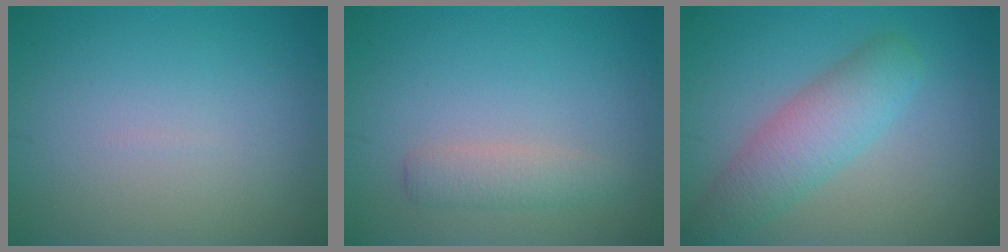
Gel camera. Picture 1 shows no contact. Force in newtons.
{"total": 2.0, "press": 2.0, "slide": 0.2}
{"total": 4.8, "press": 4.8, "slide": 0.2}